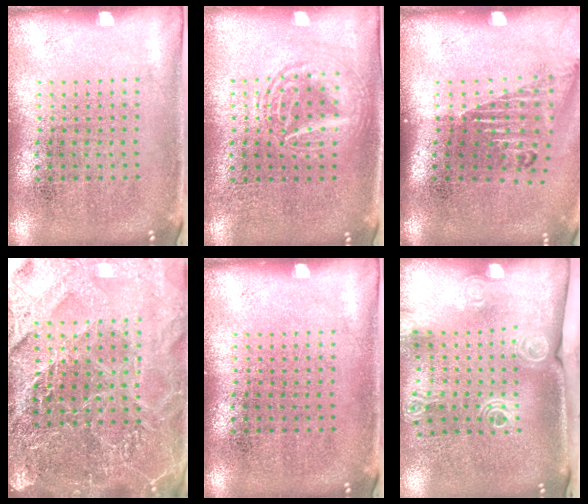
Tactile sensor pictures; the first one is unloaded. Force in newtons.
{"total": 2.8, "press": 2.8, "slide": 0.3}
{"total": 1.6, "press": 1.3, "slide": 0.9}
{"total": 5.5, "press": 4.9, "slide": 2.6}
{"total": 0.0}
{"total": 2.1, "press": 1.6, "slide": 1.3}